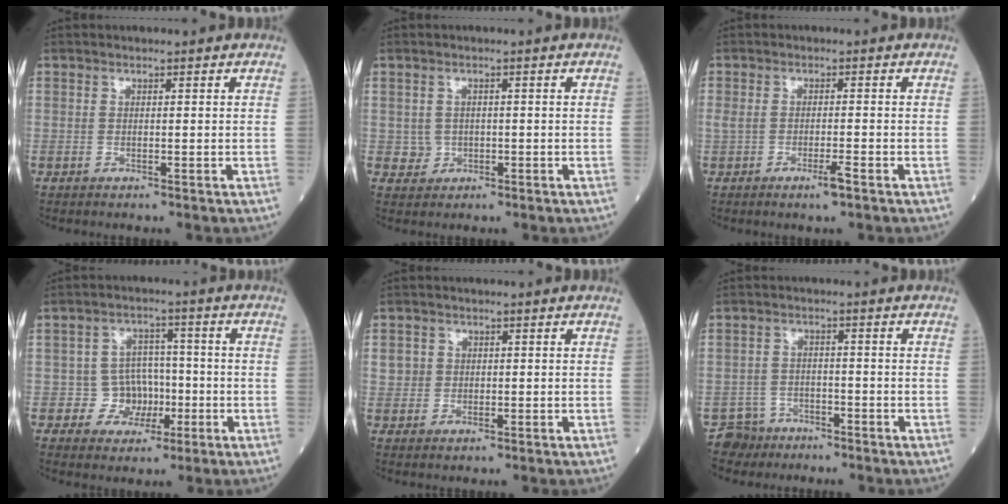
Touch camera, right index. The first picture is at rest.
{"total": 2.2, "force": [-0.1, 2.1, 0.5], "torque": [-0.004, 0.004, 0.002]}
{"total": 2.9, "force": [-1.4, 0.3, 2.5], "torque": [-0.048, -0.004, -0.024]}
{"total": 5.5, "force": [-1.3, 5.2, 1.0], "torque": [-0.001, 0.015, -0.018]}
{"total": 2.4, "force": [0.3, 2.3, 0.5], "torque": [-0.004, 0.004, 0.007]}
{"total": 4.1, "force": [-3.0, 2.7, -0.9], "torque": [0.018, 0.007, -0.055]}